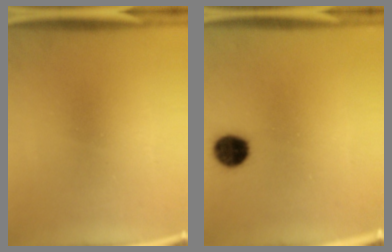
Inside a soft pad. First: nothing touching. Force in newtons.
{"total": 6.7}